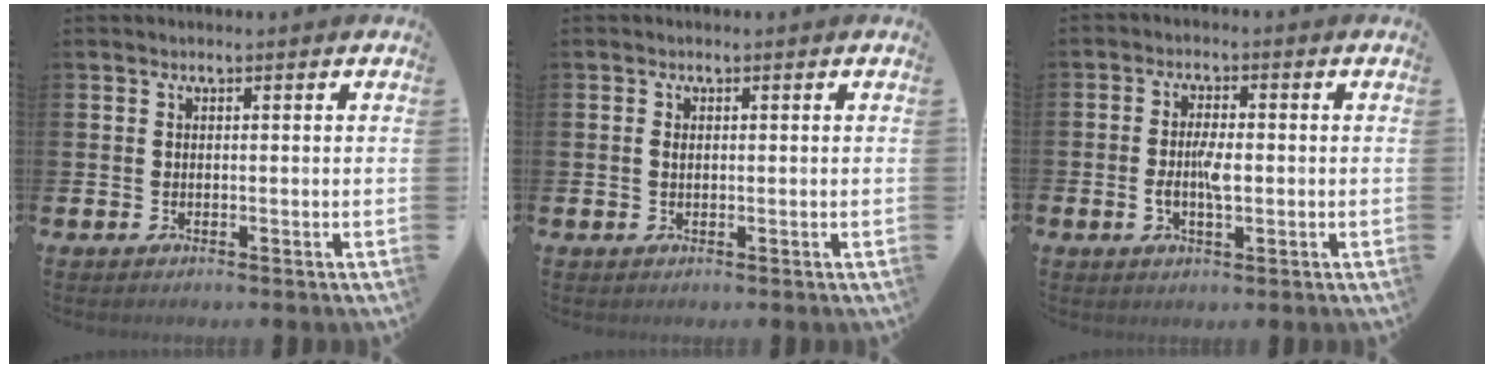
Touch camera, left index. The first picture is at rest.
{"total": 0.6, "force": [0.1, 0.4, 0.4], "torque": [0.001, 0.000, -0.002]}
{"total": 3.9, "force": [-0.6, 1.5, 3.5], "torque": [-0.069, 0.000, -0.014]}